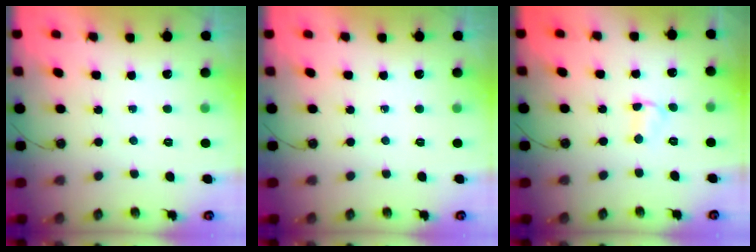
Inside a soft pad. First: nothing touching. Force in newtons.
{"total": 0.0}
{"total": 3.1, "press": 3.1, "slide": 0.4}